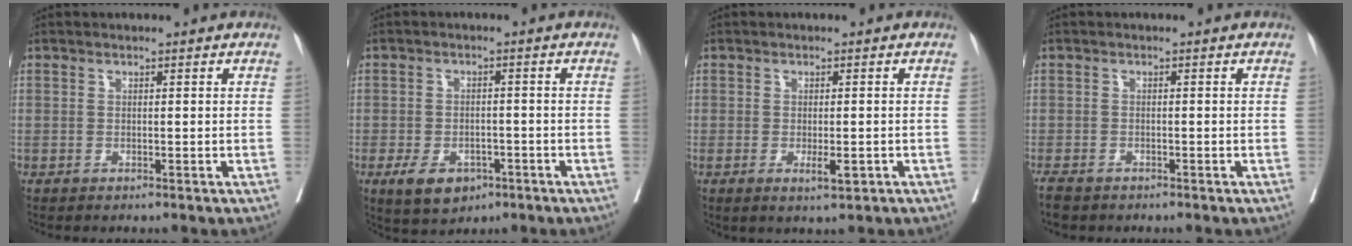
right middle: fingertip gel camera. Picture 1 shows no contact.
{"total": 7.2, "force": [-4.0, 4.5, 4.0], "torque": [-0.065, 0.002, -0.057]}
{"total": 2.8, "force": [-1.1, 0.9, 2.4], "torque": [-0.037, -0.002, -0.012]}
{"total": 3.5, "force": [-2.9, 1.4, 1.3], "torque": [-0.027, -0.006, -0.044]}